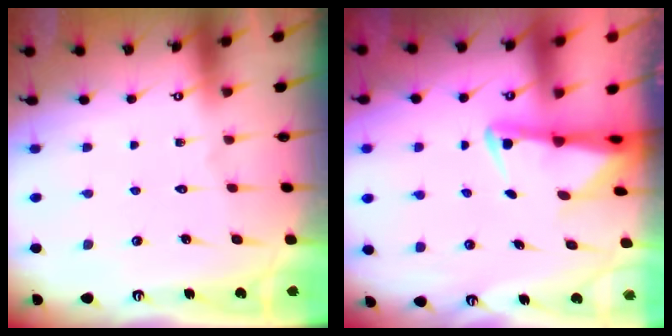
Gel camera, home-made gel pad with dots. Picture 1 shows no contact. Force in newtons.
{"total": 2.5, "press": 2.5, "slide": 0.5}